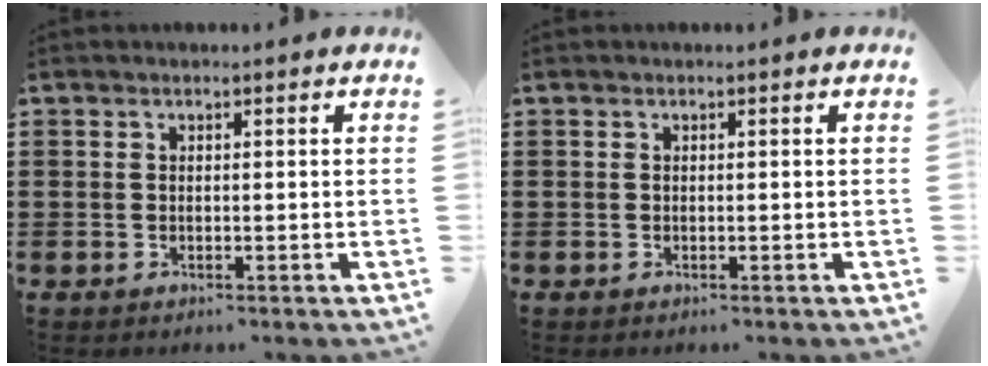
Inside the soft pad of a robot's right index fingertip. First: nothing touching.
{"total": 0.0}